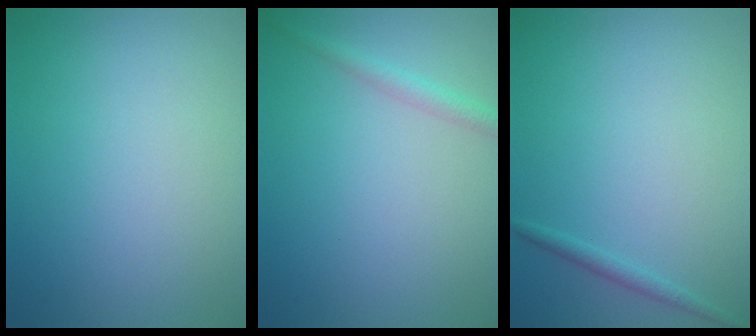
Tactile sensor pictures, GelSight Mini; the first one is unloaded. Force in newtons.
{"total": 1.5, "press": 1.5, "slide": 0.0}
{"total": 1.0, "press": 1.0, "slide": 0.1}